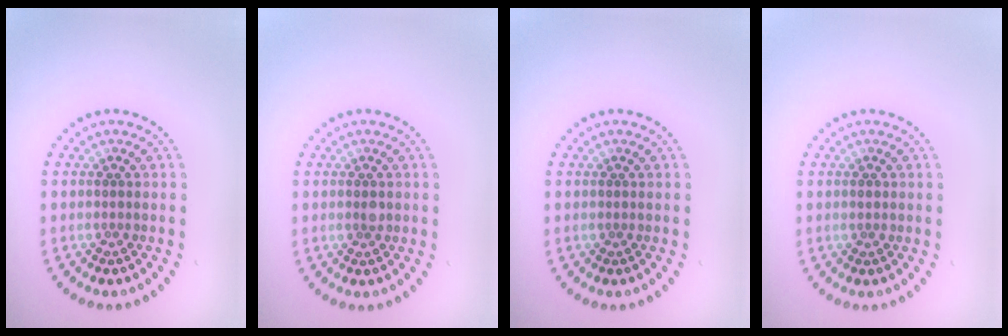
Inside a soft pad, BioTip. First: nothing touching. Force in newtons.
{"total": 0.9, "press": 0.9, "slide": 0.1}
{"total": 0.0}
{"total": 0.7, "press": 0.7, "slide": 0.2}